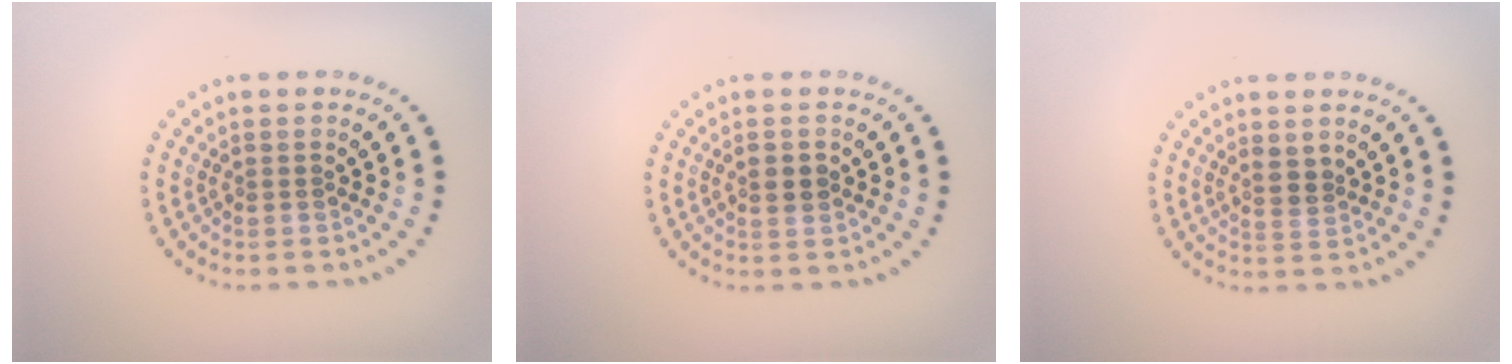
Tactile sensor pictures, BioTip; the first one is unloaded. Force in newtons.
{"total": 1.9, "press": 1.9, "slide": 0.1}
{"total": 1.6, "press": 1.4, "slide": 0.8}